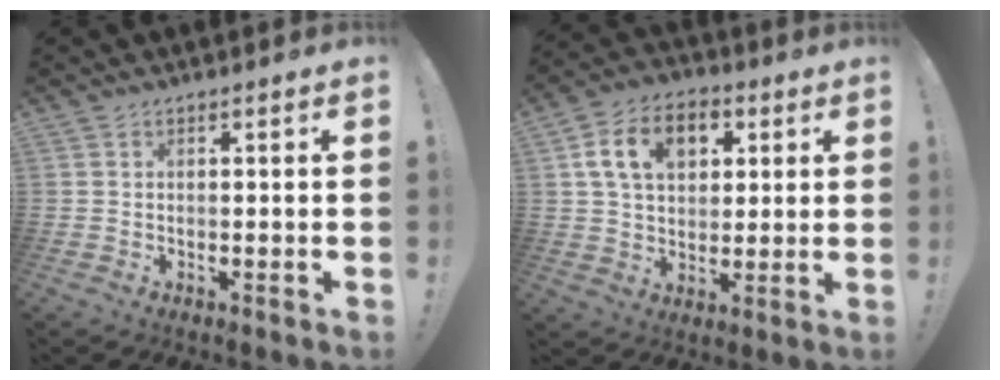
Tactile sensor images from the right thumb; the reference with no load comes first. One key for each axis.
{"total": 13.5, "fx": 4.7, "fy": 9.6, "fz": 8.3, "tx": -0.127, "ty": 0.000, "tz": 0.089}